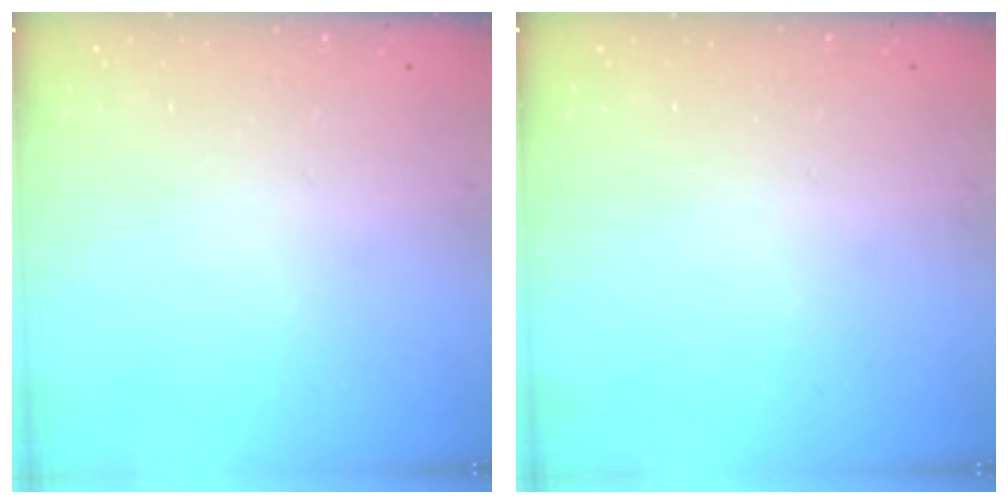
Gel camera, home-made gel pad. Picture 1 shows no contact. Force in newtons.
{"total": 0.0}